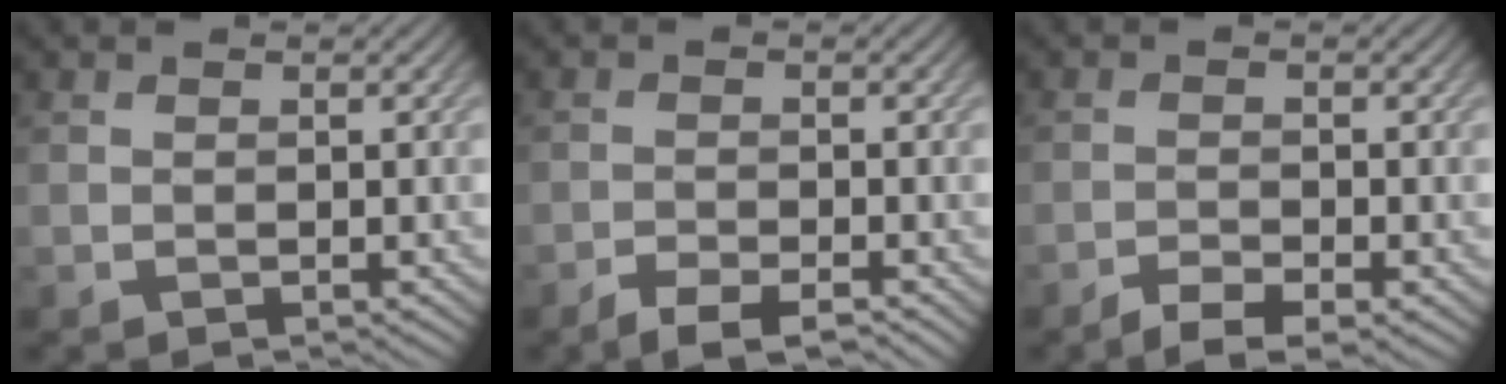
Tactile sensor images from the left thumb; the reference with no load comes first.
{"total": 3.4, "force": [-2.6, 0.8, 2.0], "torque": [-0.040, -0.002, -0.050]}
{"total": 3.1, "force": [-2.3, 0.7, 2.0], "torque": [-0.041, -0.002, -0.043]}